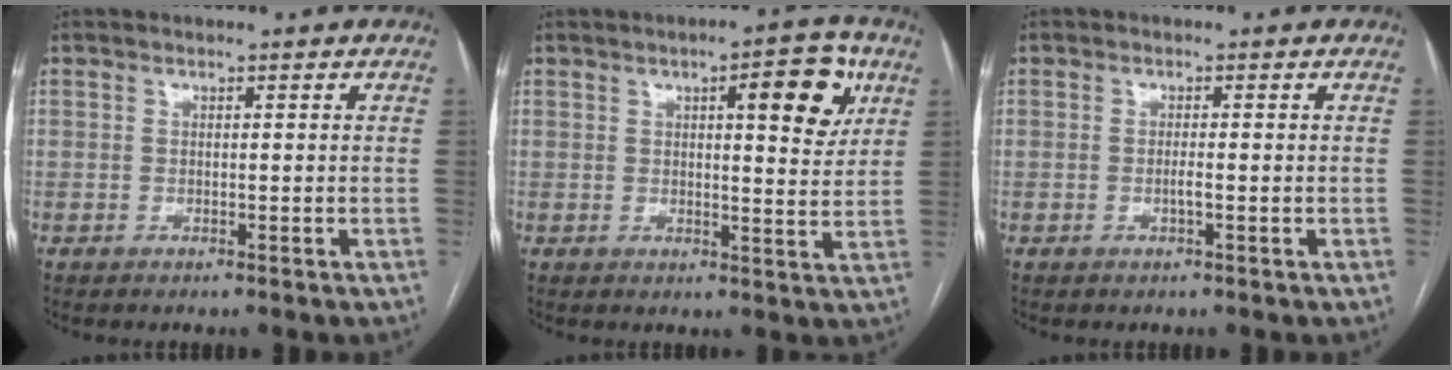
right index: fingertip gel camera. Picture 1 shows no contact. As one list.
[{"total": 8.8, "force": [3.8, 2.2, 7.6], "torque": [-0.095, 0.005, 0.046]}, {"total": 1.2, "force": [-0.4, -0.1, 1.1], "torque": [-0.024, 0.000, -0.007]}]